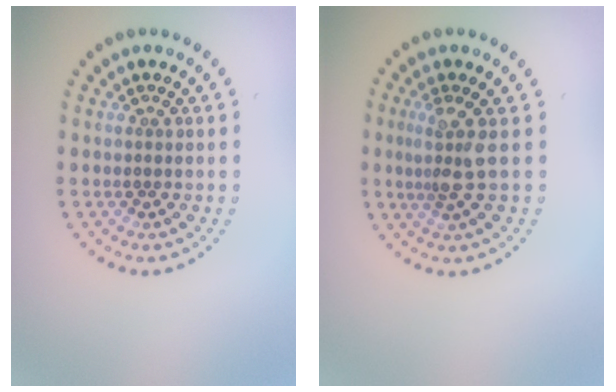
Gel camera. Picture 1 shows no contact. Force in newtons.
{"total": 2.6, "press": 1.9, "slide": 1.7}